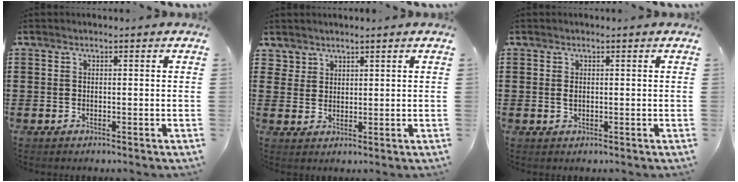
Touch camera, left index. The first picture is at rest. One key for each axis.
{"total": 2.5, "fx": 2.1, "fy": 1.3, "fz": 0.0, "tx": -0.007, "ty": 0.003, "tz": 0.042}
{"total": 0.8, "fx": 0.1, "fy": 0.4, "fz": 0.6, "tx": -0.015, "ty": 0.002, "tz": 0.001}